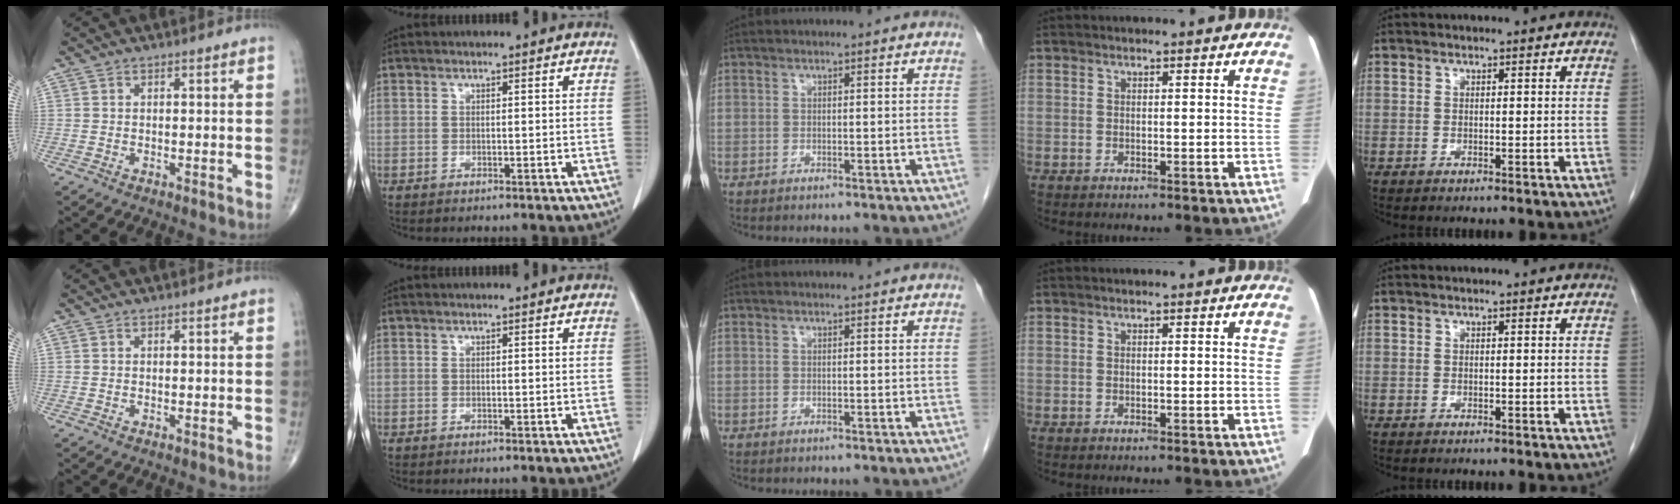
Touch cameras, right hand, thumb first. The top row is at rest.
{}